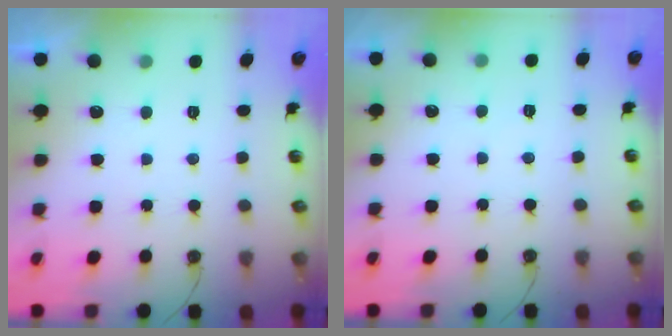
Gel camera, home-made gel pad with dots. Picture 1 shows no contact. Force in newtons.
{"total": 2.6, "press": 2.6, "slide": 0.4}